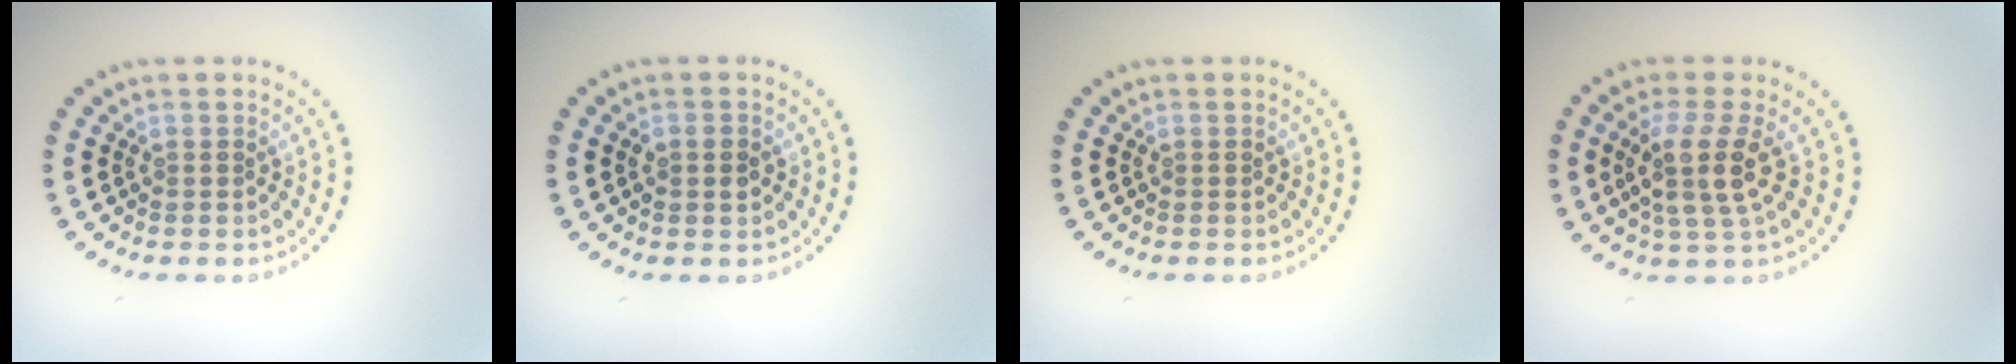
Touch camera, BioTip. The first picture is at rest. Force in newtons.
{"total": 1.4, "press": 1.4, "slide": 0.1}
{"total": 0.0}
{"total": 3.6, "press": 2.9, "slide": 2.1}